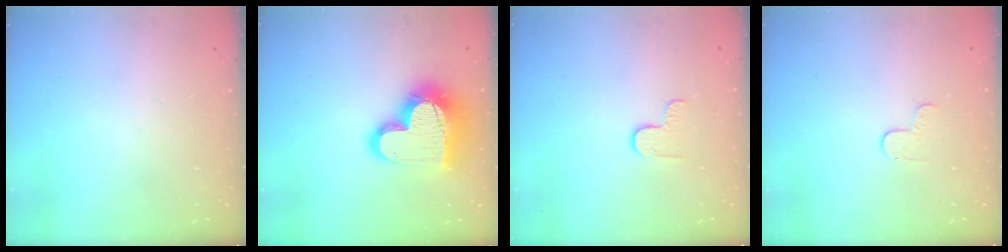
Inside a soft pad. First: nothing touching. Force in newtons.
{"total": 19.0, "press": 18.9, "slide": 1.3}
{"total": 3.3, "press": 3.3, "slide": 0.4}
{"total": 3.3, "press": 3.3, "slide": 0.4}